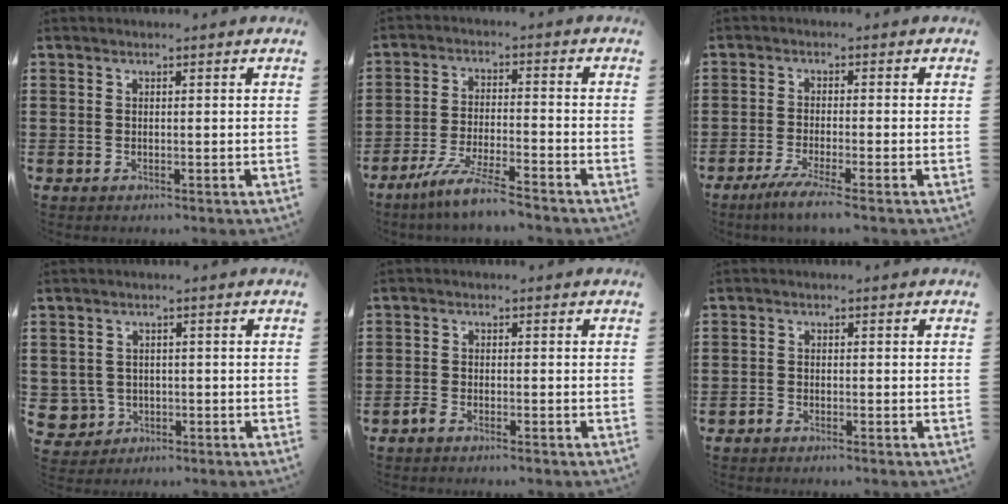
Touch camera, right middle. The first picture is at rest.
{"total": 6.6, "force": [-5.6, -0.3, 3.5], "torque": [-0.080, -0.017, -0.109]}
{"total": 3.4, "force": [-2.4, -0.4, 2.4], "torque": [-0.046, -0.013, -0.044]}
{"total": 2.9, "force": [-0.6, 2.7, 0.6], "torque": [-0.031, 0.002, -0.016]}
{"total": 1.5, "force": [-1.3, 0.3, 0.7], "torque": [-0.022, -0.003, -0.028]}
{"total": 1.1, "force": [-1.0, 0.3, 0.3], "torque": [-0.009, 0.000, -0.020]}